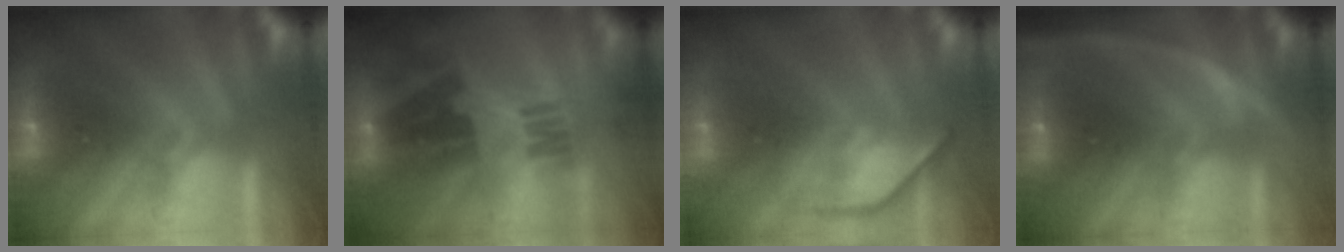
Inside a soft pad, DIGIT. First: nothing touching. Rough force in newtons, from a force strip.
{"total": 2.2}
{"total": 3.9}
{"total": 3.0}